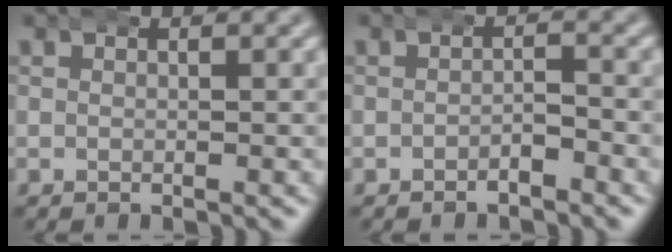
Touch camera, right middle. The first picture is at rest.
{"total": 1.4, "force": [-1.0, 0.6, 0.6], "torque": [-0.006, 0.001, -0.018]}